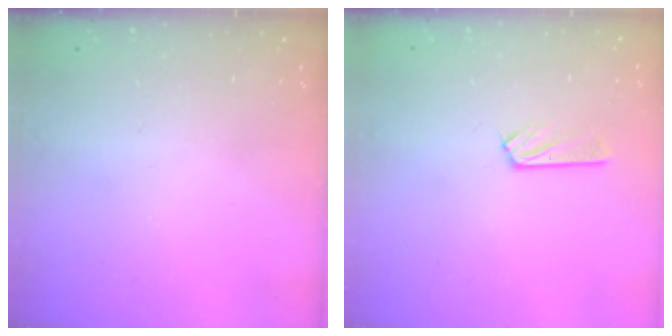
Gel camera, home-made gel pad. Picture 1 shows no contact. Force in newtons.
{"total": 2.5, "press": 2.5, "slide": 0.3}